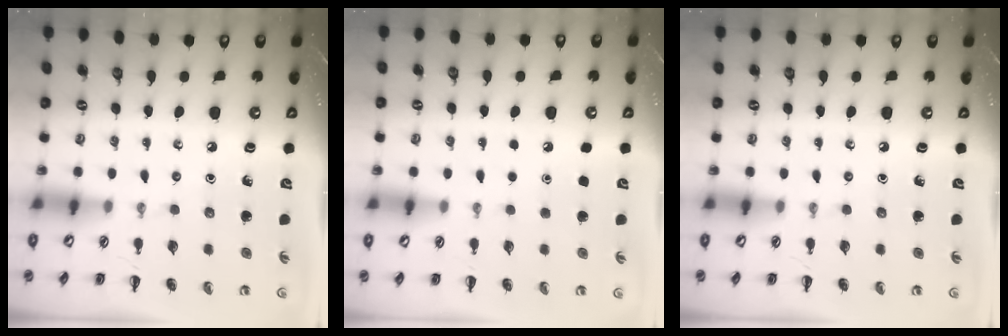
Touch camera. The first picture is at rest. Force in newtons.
{"total": 1.7, "press": 1.7, "slide": 0.1}
{"total": 0.0}